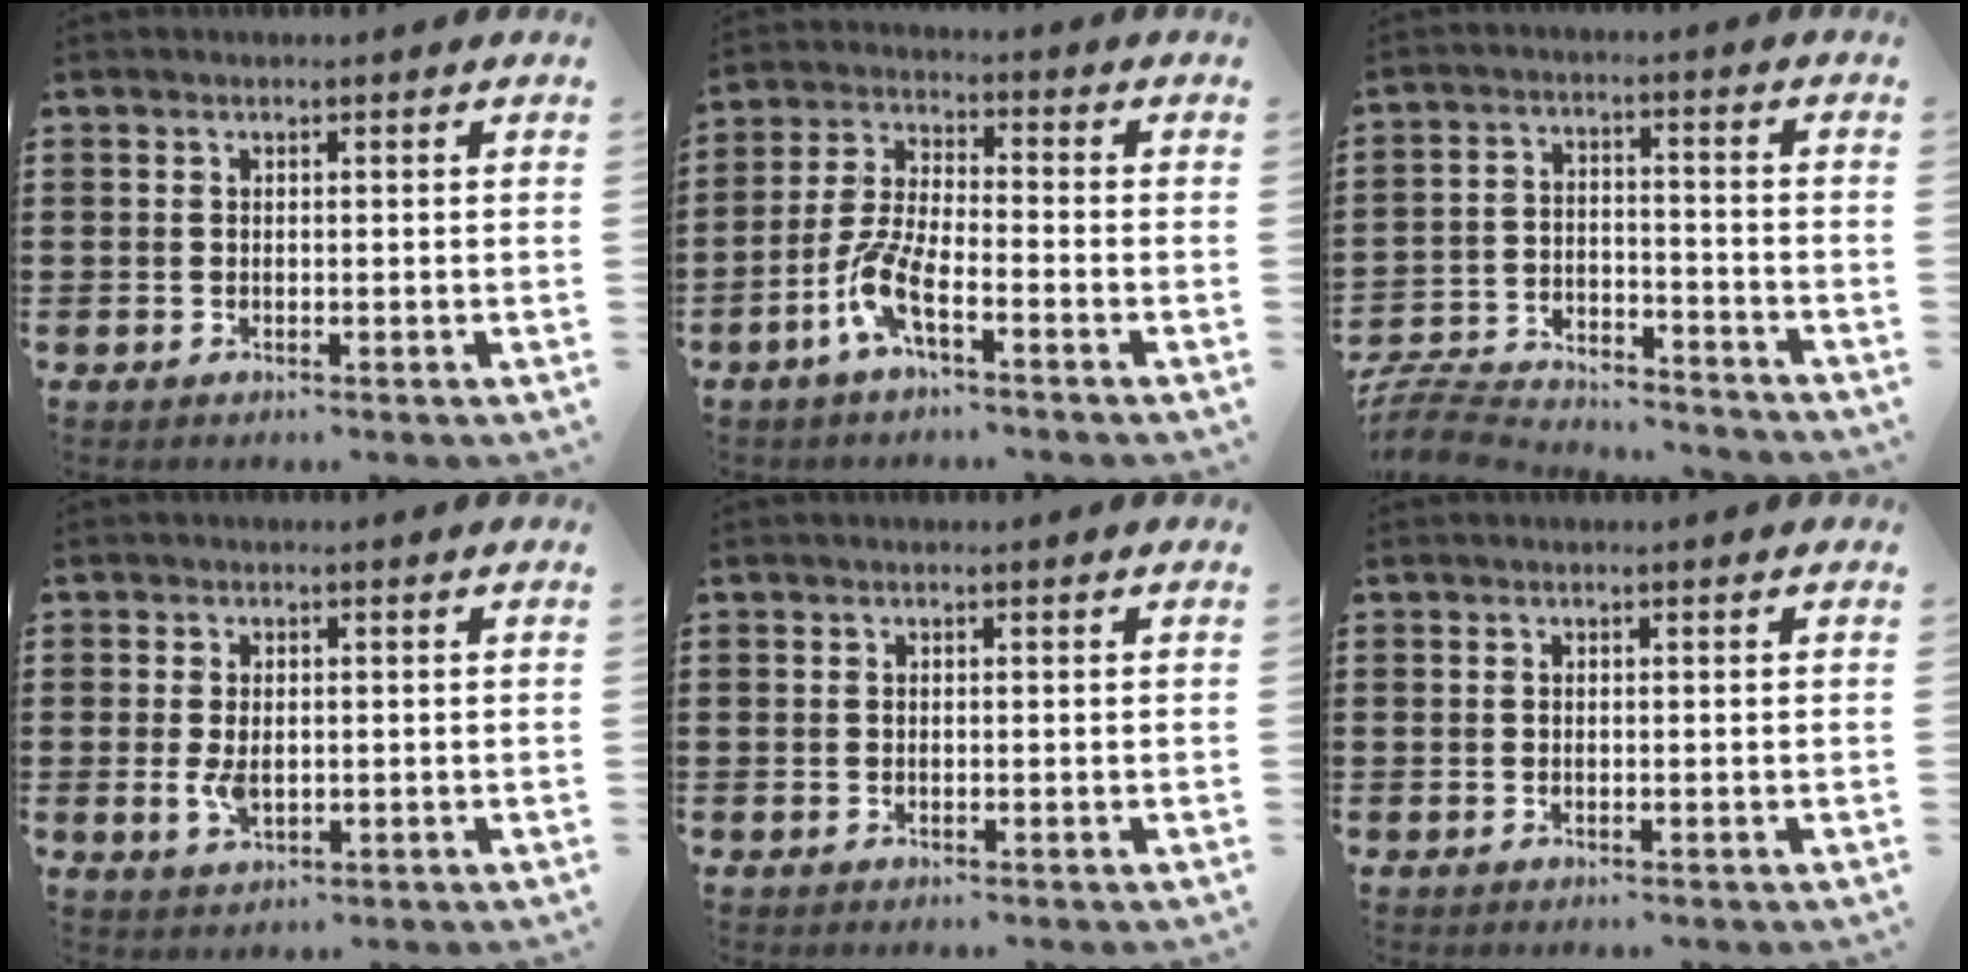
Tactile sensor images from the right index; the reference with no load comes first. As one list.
[{"total": 7.1, "force": [-4.0, 1.7, 5.7], "torque": [-0.148, -0.013, -0.083]}, {"total": 7.6, "force": [-7.4, 1.2, 1.3], "torque": [-0.036, 0.012, -0.150]}, {"total": 3.1, "force": [-0.1, 1.5, 2.7], "torque": [-0.060, -0.002, -0.002]}, {"total": 0.0}, {"total": 0.0}]